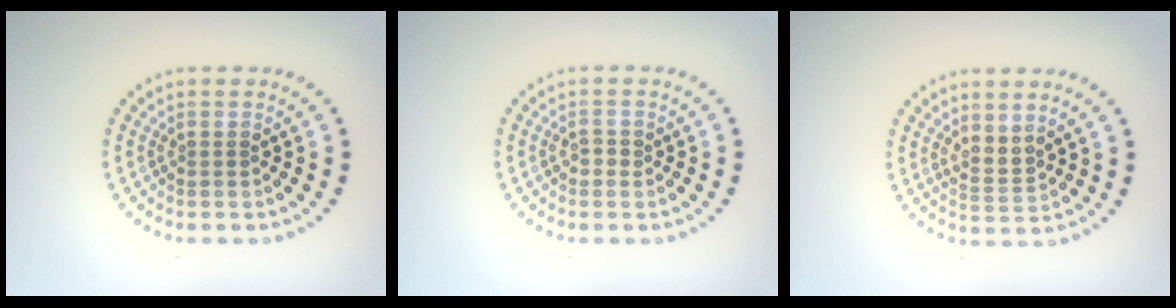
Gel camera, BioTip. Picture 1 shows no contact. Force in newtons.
{"total": 1.1, "press": 1.0, "slide": 0.2}
{"total": 2.0, "press": 1.4, "slide": 1.3}